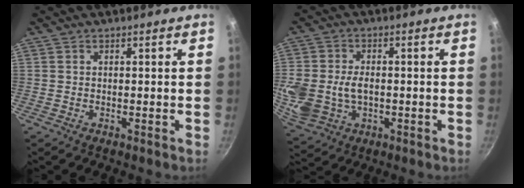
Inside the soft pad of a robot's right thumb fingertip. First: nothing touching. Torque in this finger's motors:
{"motor_torque": [0.21, 0.20, 0.94, 0.34, 0.14]}